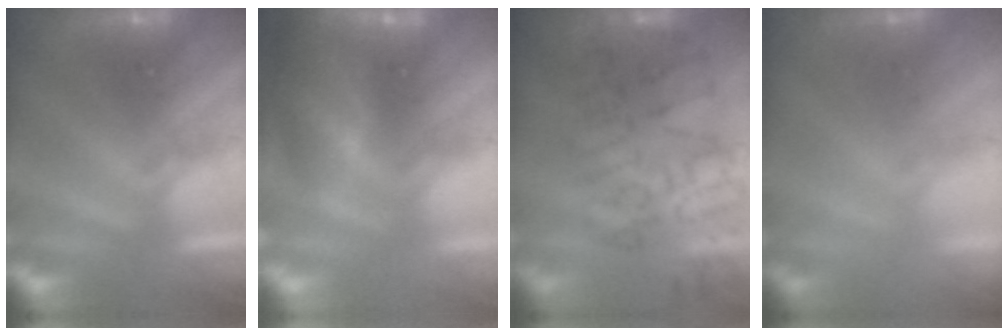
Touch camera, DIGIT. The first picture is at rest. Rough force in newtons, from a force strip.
{"total": 10.3}
{"total": 4.9}
{"total": 1.6}